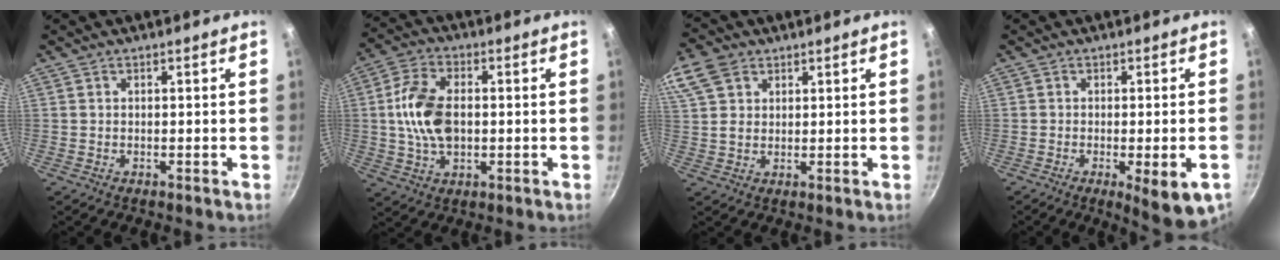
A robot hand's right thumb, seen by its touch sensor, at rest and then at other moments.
{"total": 11.5, "force": [0.2, 7.1, 9.0], "torque": [-0.164, 0.016, -0.001]}
{"total": 10.4, "force": [5.0, 7.5, 5.2], "torque": [-0.106, 0.009, 0.097]}
{"total": 8.7, "force": [-3.2, 2.2, 7.8], "torque": [-0.091, 0.000, -0.037]}